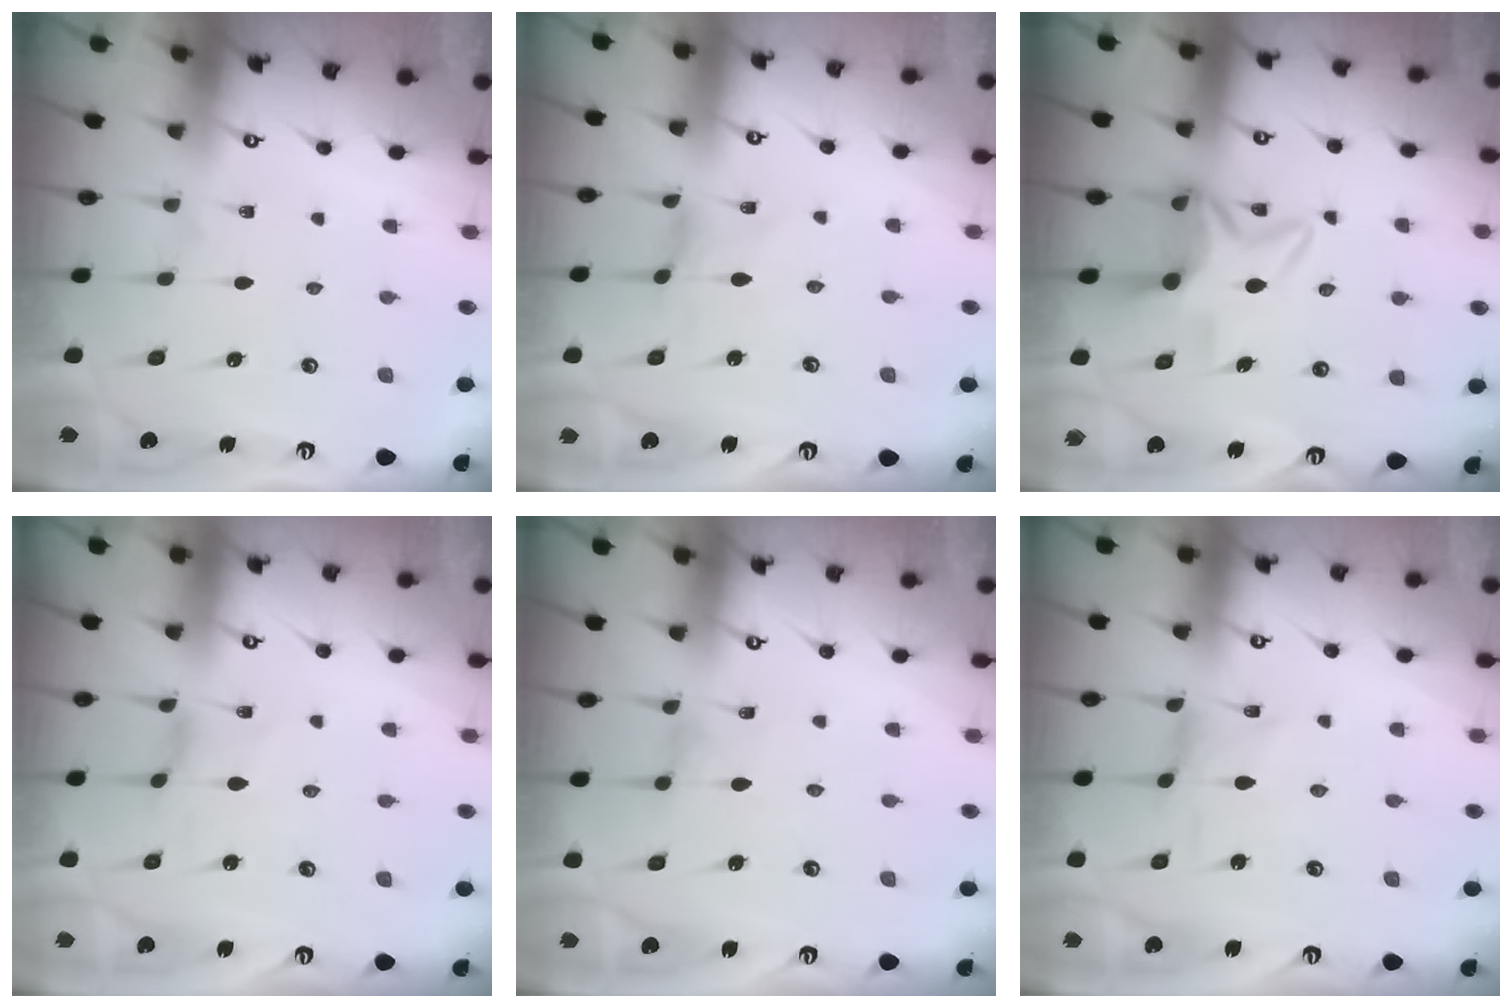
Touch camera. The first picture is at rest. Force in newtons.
{"total": 0.0}
{"total": 6.9, "press": 6.9, "slide": 0.6}
{"total": 1.1, "press": 1.1, "slide": 0.3}
{"total": 0.0}
{"total": 0.0}